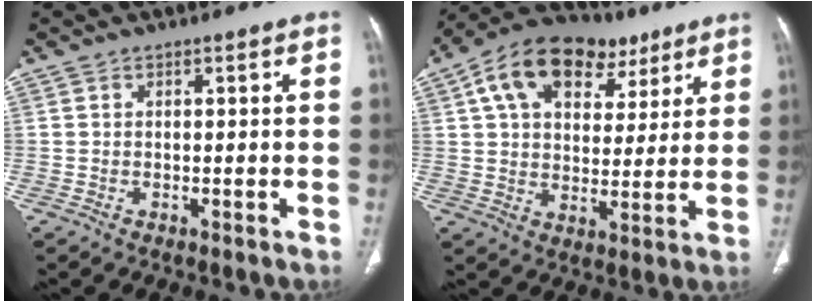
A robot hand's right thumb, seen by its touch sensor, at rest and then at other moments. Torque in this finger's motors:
{"motor_torque": [-1.54, 2.21, 0.43, -0.19, 0.24]}